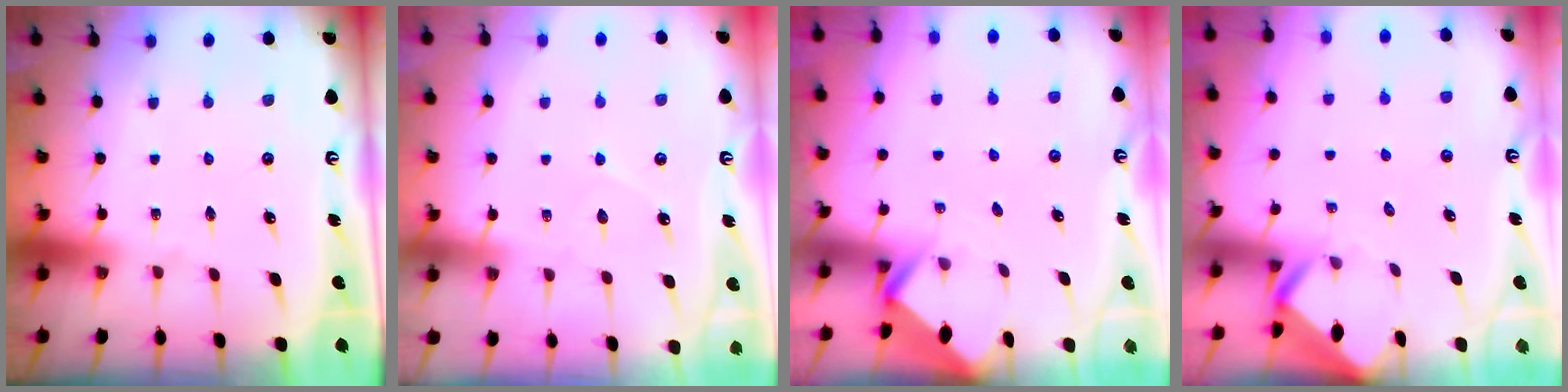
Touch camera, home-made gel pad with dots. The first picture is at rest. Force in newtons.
{"total": 4.9, "press": 4.8, "slide": 0.4}
{"total": 2.5, "press": 2.5, "slide": 0.2}
{"total": 2.7, "press": 2.7, "slide": 0.2}